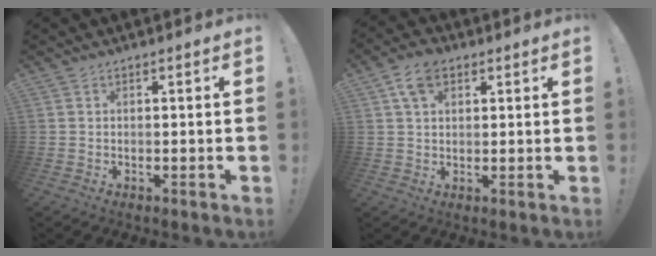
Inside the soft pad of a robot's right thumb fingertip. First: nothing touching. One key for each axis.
{"total": 7.3, "fx": 3.4, "fy": 4.6, "fz": 4.6, "tx": -0.071, "ty": 0.000, "tz": 0.063}